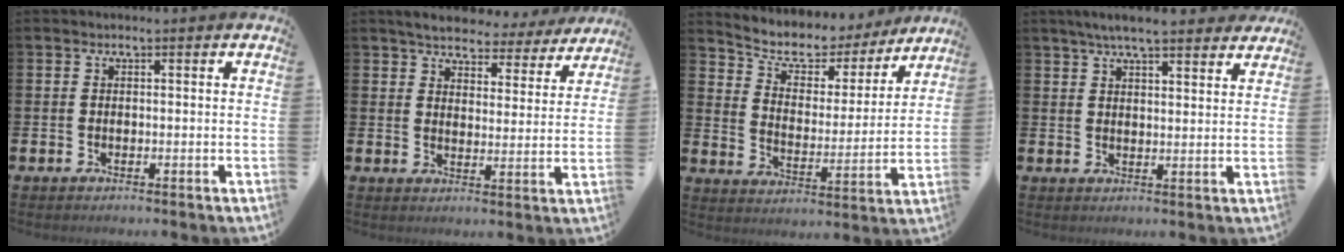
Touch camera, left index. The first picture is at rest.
{"total": 5.1, "force": [4.9, 1.3, 0.7], "torque": [-0.033, -0.031, 0.083]}
{"total": 6.7, "force": [5.9, 2.8, 1.1], "torque": [-0.053, -0.048, 0.098]}
{"total": 5.6, "force": [5.2, 0.7, 2.1], "torque": [-0.048, -0.016, 0.092]}